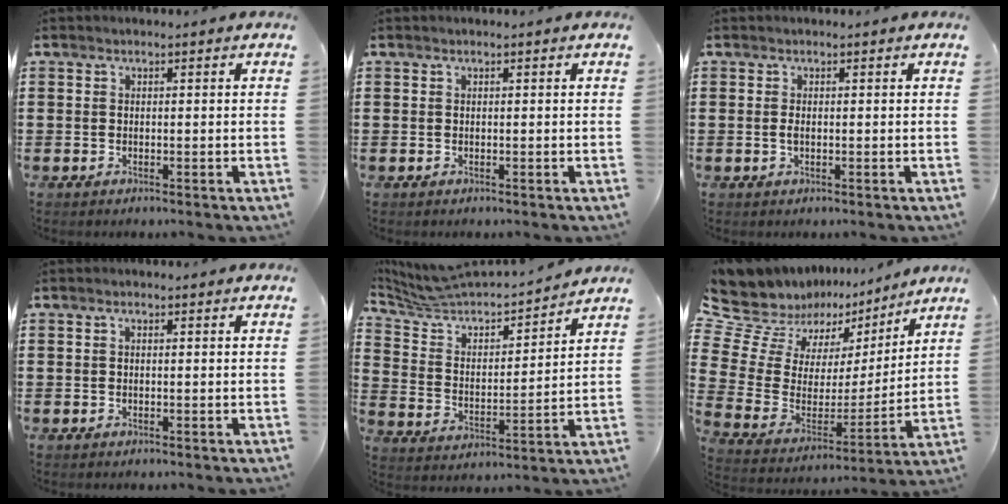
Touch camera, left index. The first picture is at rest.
{"total": 0.0}
{"total": 0.9, "force": [0.0, 0.4, 0.8], "torque": [-0.018, -0.001, 0.000]}
{"total": 0.5, "force": [-0.1, 0.2, 0.5], "torque": [-0.009, -0.002, -0.001]}
{"total": 5.2, "force": [4.8, 1.2, 1.6], "torque": [-0.059, -0.041, 0.074]}
{"total": 7.3, "force": [5.2, 5.1, 1.0], "torque": [-0.072, -0.054, 0.091]}